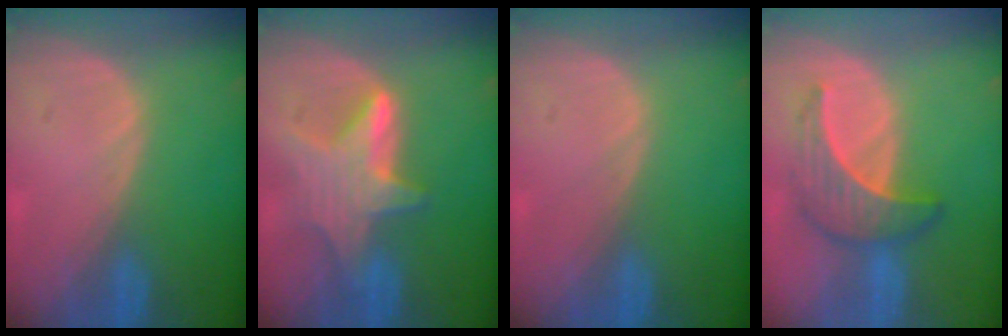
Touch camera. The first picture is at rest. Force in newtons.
{"total": 6.8, "press": 6.8, "slide": 0.1}
{"total": 0.0}
{"total": 6.4, "press": 6.3, "slide": 1.0}